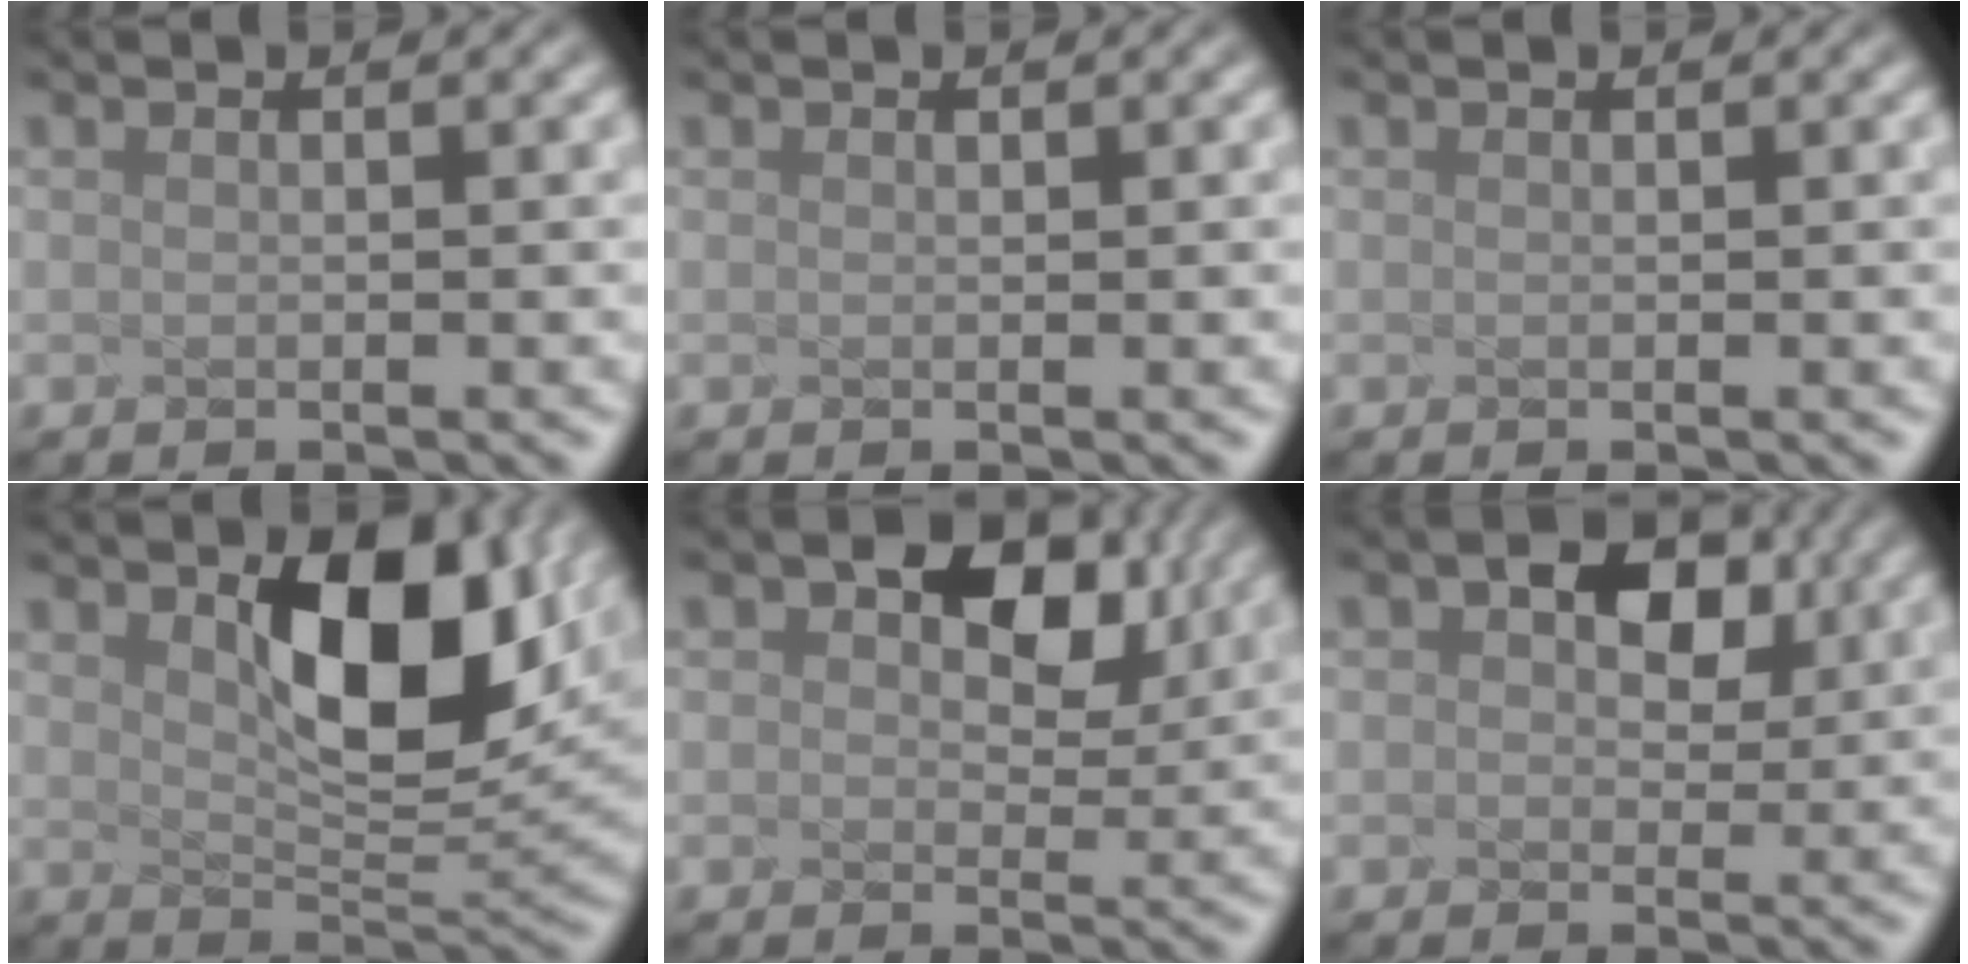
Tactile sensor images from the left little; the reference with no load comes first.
{"total": 0.5, "force": [-0.3, -0.4, -0.3], "torque": [-0.001, -0.010, 0.007]}
{"total": 0.0}
{"total": 6.3, "force": [1.3, 2.5, 5.7], "torque": [-0.118, -0.016, 0.063]}
{"total": 3.7, "force": [1.5, 2.2, 2.7], "torque": [-0.070, -0.011, 0.054]}
{"total": 2.1, "force": [0.5, 1.4, 1.4], "torque": [-0.053, -0.007, 0.042]}